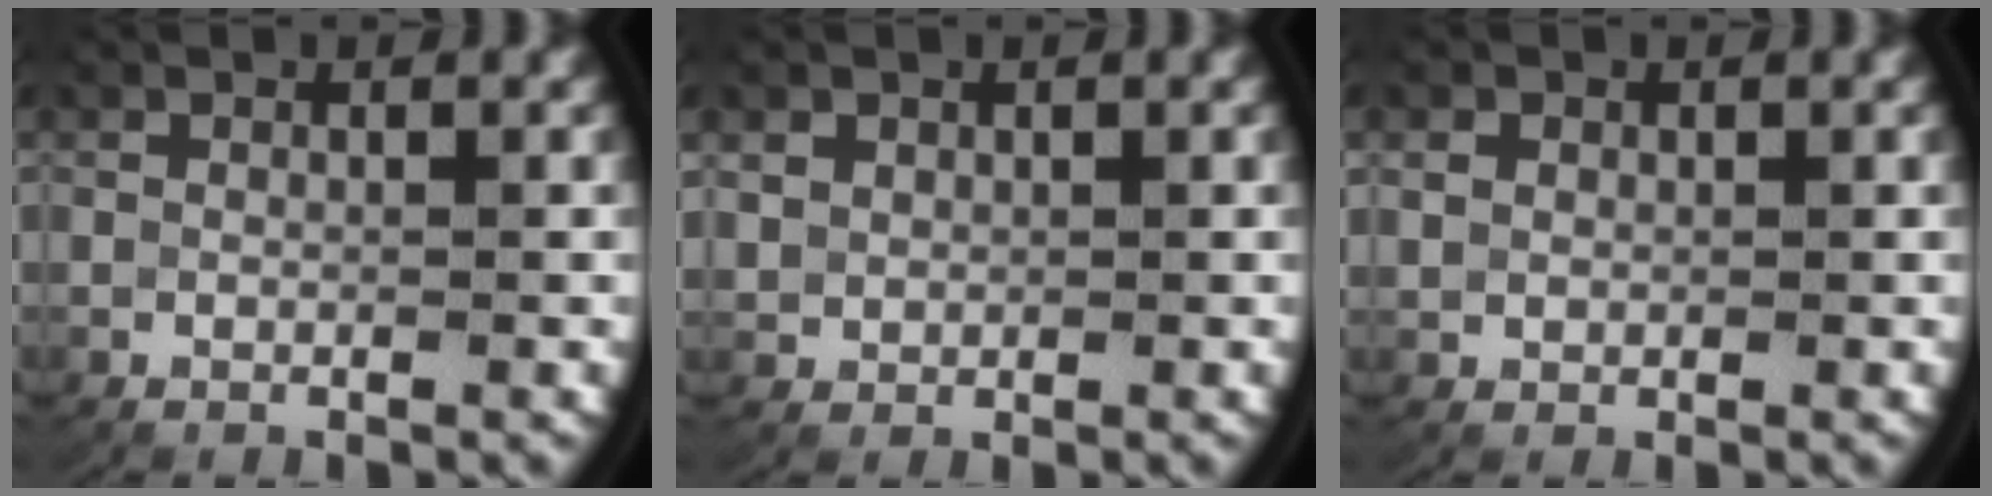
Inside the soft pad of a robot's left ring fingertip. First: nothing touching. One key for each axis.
{"total": 1.8, "fx": 0.8, "fy": 1.5, "fz": 0.7, "tx": -0.025, "ty": -0.007, "tz": 0.025}
{"total": 1.3, "fx": 0.4, "fy": 1.1, "fz": 0.6, "tx": -0.016, "ty": -0.004, "tz": 0.015}